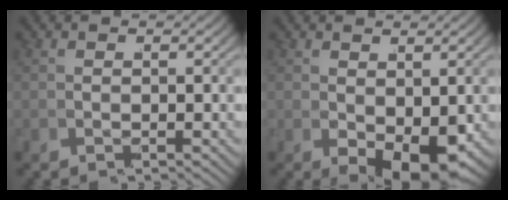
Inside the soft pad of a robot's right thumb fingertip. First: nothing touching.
{"total": 4.4, "force": [-0.9, 1.9, 3.8], "torque": [-0.070, -0.020, -0.001]}